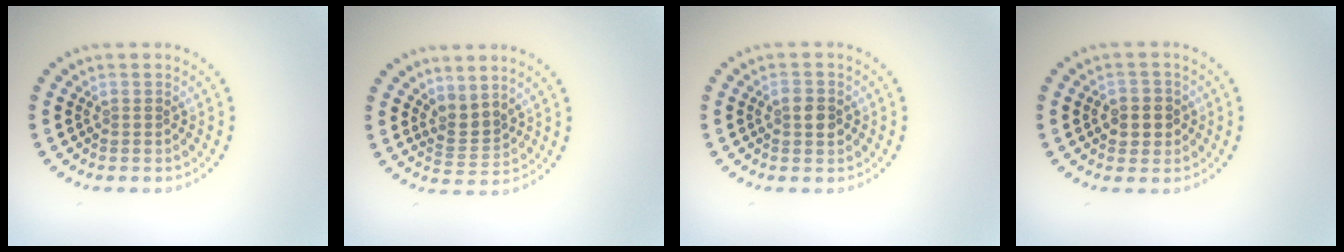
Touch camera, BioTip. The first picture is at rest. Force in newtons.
{"total": 2.2, "press": 1.5, "slide": 1.7}
{"total": 2.2, "press": 2.2, "slide": 0.1}
{"total": 2.6, "press": 2.5, "slide": 0.7}